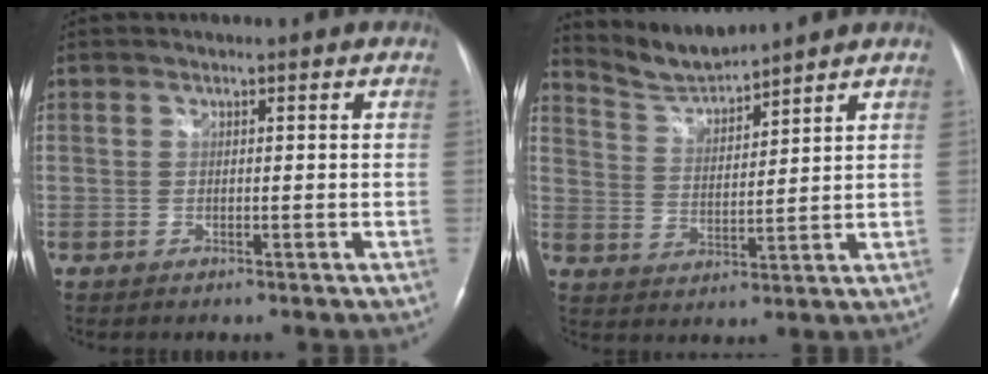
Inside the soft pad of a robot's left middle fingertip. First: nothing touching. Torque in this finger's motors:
{"motor_torque": [-0.20, -0.47, -0.14, -0.01]}